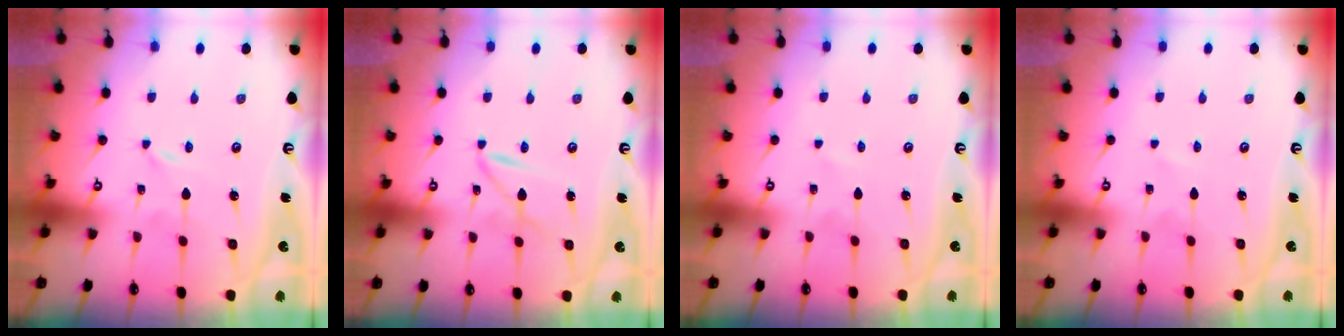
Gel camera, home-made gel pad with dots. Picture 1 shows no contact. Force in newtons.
{"total": 2.5, "press": 2.5, "slide": 0.3}
{"total": 0.0}
{"total": 0.0}